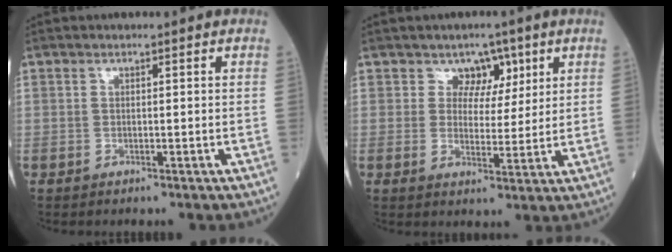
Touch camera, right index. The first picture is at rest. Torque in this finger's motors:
{"motor_torque": [-0.27, -0.05, -0.12, -0.02]}